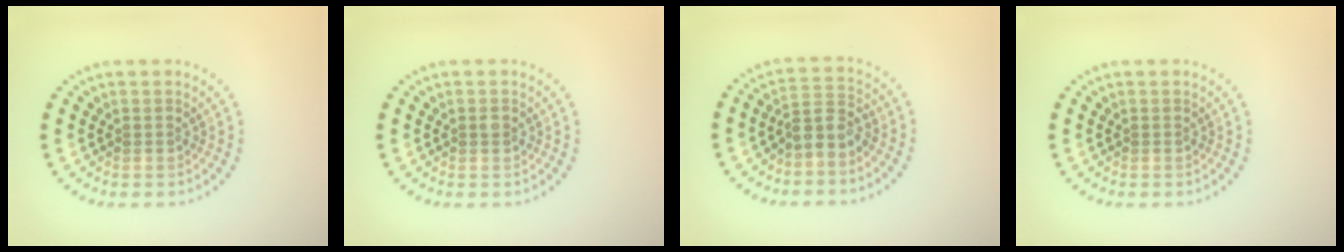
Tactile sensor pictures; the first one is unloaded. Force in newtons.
{"total": 0.8, "press": 0.8, "slide": 0.2}
{"total": 2.5, "press": 2.1, "slide": 1.5}
{"total": 0.0}